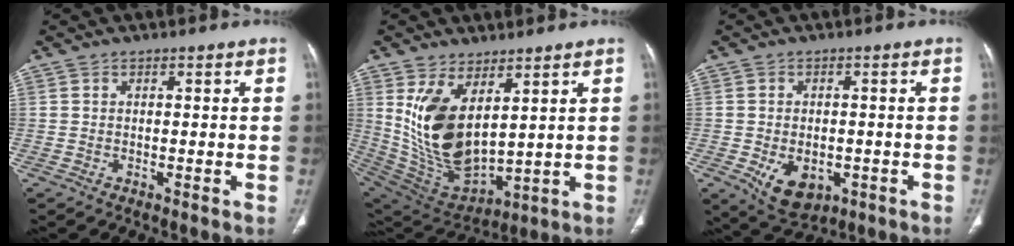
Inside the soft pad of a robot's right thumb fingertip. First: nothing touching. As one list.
[{"total": 15.9, "force": [5.4, 8.0, 12.7], "torque": [-0.230, -0.033, 0.135]}, {"total": 8.2, "force": [-2.6, 5.5, 5.5], "torque": [-0.072, 0.002, -0.025]}]